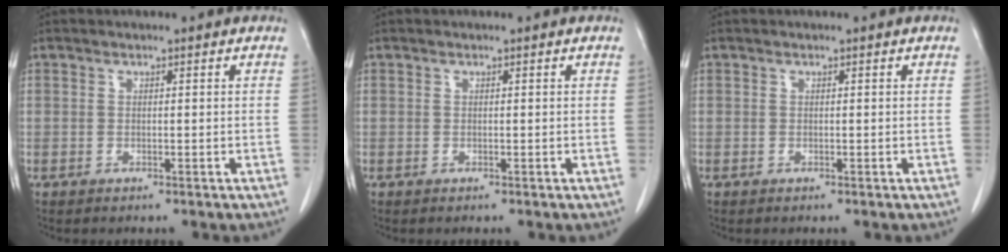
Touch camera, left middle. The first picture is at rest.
{"total": 0.0}
{"total": 0.0}